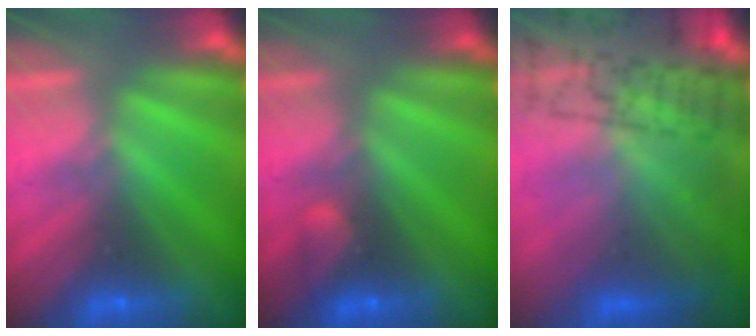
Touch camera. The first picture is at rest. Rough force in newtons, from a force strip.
{"total": 2.1}
{"total": 7.8}